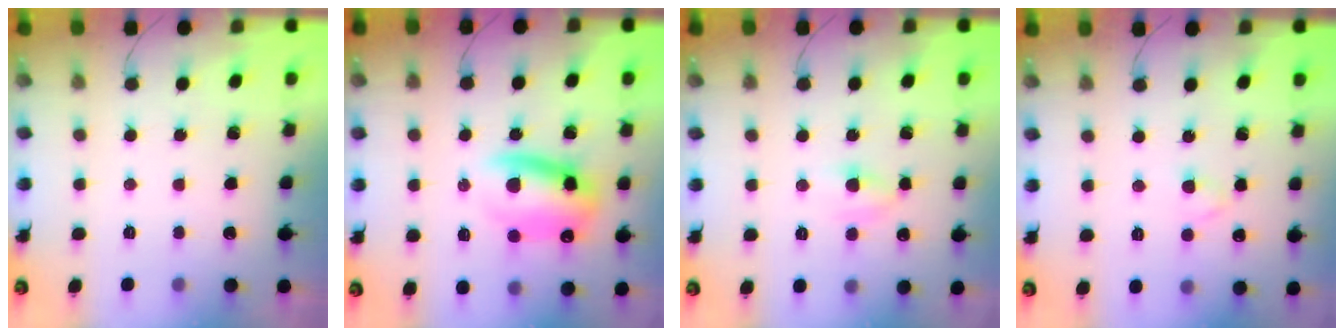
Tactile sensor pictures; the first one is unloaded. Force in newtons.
{"total": 12.3, "press": 12.1, "slide": 2.4}
{"total": 4.2, "press": 4.1, "slide": 1.0}
{"total": 2.3, "press": 2.1, "slide": 1.0}